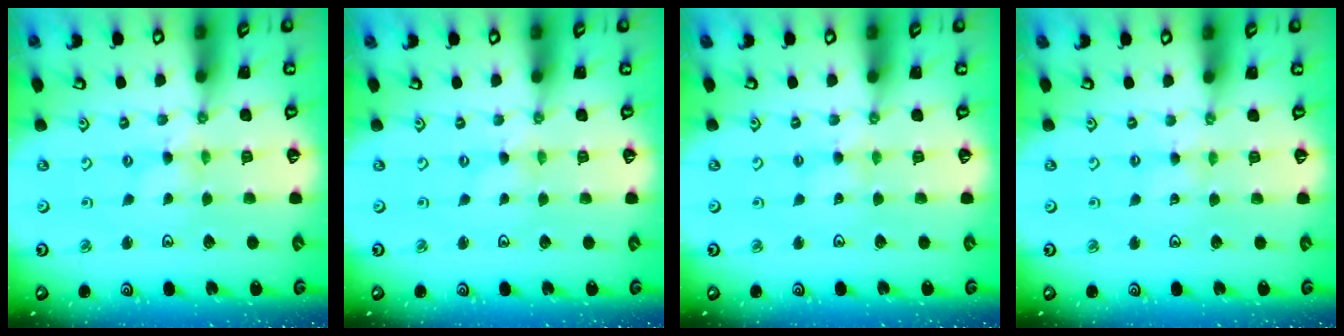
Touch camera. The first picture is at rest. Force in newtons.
{"total": 0.0}
{"total": 2.2, "press": 2.1, "slide": 0.4}
{"total": 2.8, "press": 2.8, "slide": 0.3}